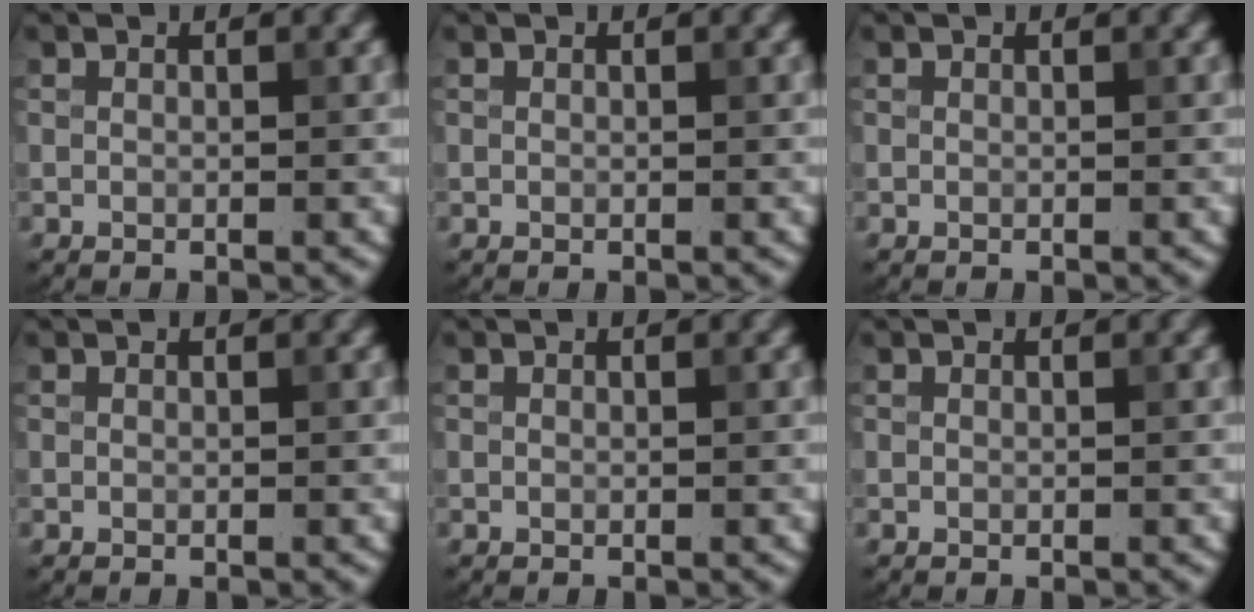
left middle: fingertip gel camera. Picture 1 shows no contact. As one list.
[{"total": 0.0}, {"total": 0.0}, {"total": 0.0}, {"total": 0.0}, {"total": 0.0}]